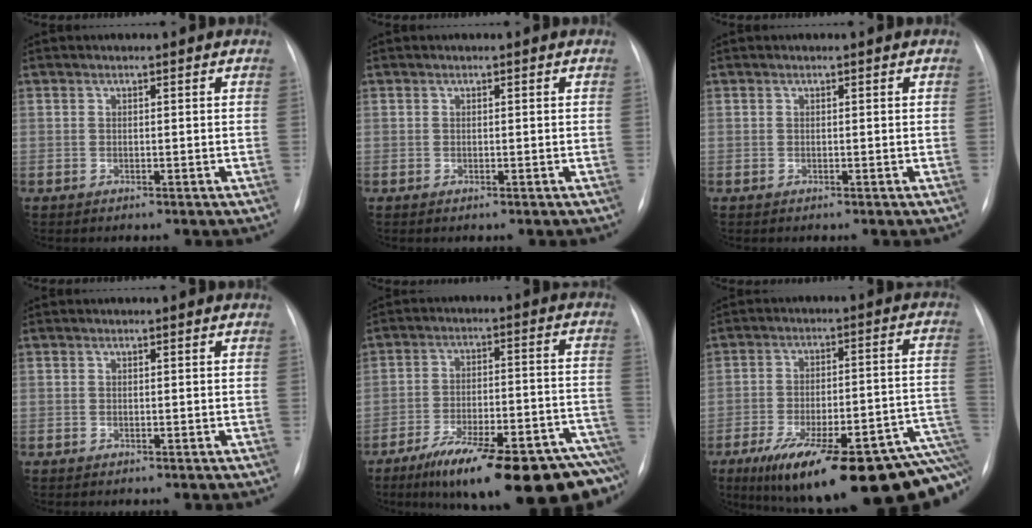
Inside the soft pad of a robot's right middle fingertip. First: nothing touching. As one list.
[{"total": 0.0}, {"total": 0.0}, {"total": 0.0}, {"total": 23.9, "force": [-17.1, 4.2, 16.1], "torque": [-0.166, 0.012, -0.250]}, {"total": 27.6, "force": [-17.2, 7.0, 20.4], "torque": [-0.212, 0.008, -0.240]}]